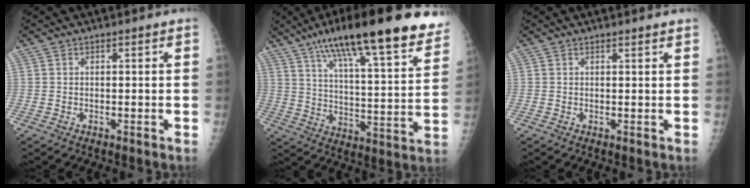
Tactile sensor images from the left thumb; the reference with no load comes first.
{"total": 26.6, "force": [18.1, 5.8, 18.7], "torque": [-0.262, -0.036, 0.269]}
{"total": 1.4, "force": [1.4, 0.0, 0.3], "torque": [-0.002, -0.006, 0.016]}